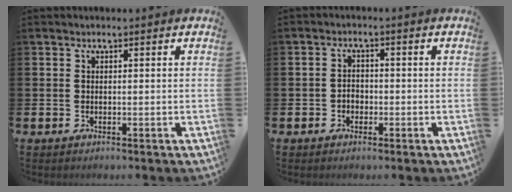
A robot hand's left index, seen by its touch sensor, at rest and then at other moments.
{"total": 1.8, "force": [-0.7, 1.5, 0.8], "torque": [-0.008, 0.000, -0.017]}